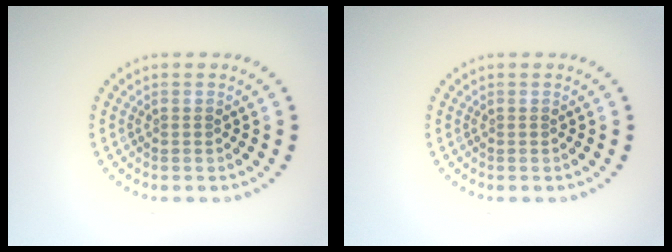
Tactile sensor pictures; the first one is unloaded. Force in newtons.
{"total": 0.0}